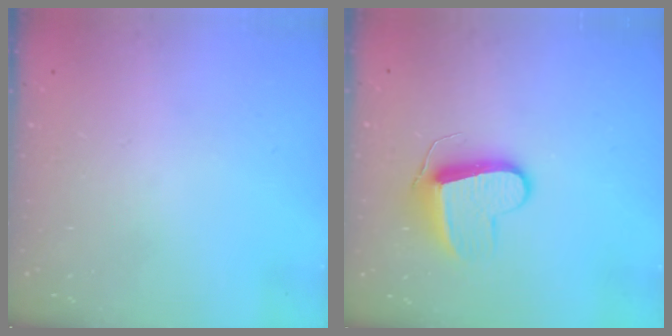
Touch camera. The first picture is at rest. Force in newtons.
{"total": 9.8, "press": 9.8, "slide": 0.3}